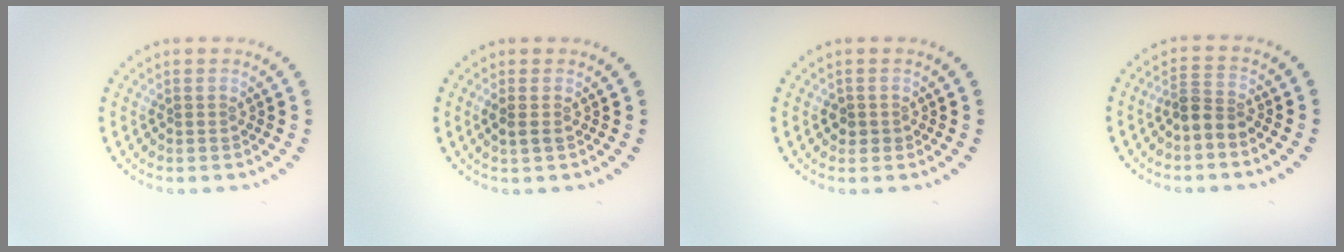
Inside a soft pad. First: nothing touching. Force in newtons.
{"total": 1.1, "press": 1.0, "slide": 0.3}
{"total": 1.1, "press": 1.0, "slide": 0.5}
{"total": 2.2, "press": 1.8, "slide": 1.4}